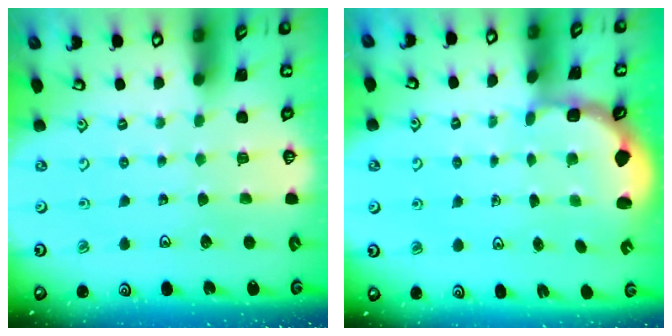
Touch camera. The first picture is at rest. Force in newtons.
{"total": 2.7, "press": 2.0, "slide": 1.7}